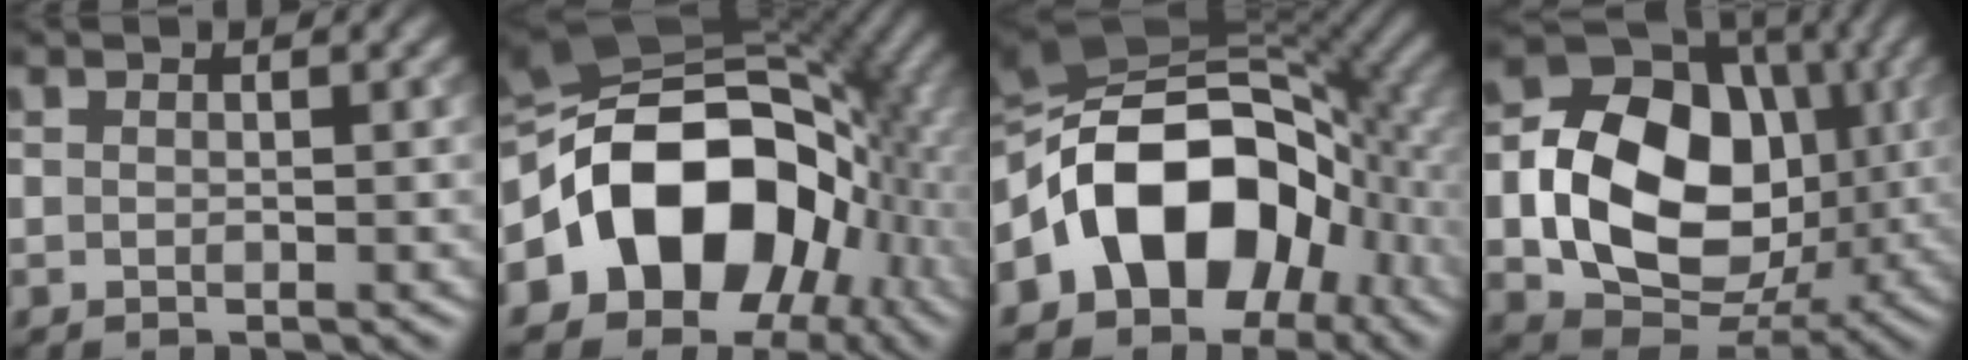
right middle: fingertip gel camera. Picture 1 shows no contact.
{"total": 15.0, "force": [-3.8, 11.0, 9.5], "torque": [-0.143, 0.007, -0.087]}
{"total": 13.8, "force": [-4.5, 9.4, 9.0], "torque": [-0.125, 0.018, -0.099]}
{"total": 13.5, "force": [-0.4, 10.3, 8.8], "torque": [-0.154, -0.003, -0.011]}